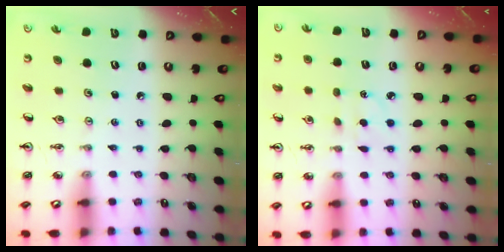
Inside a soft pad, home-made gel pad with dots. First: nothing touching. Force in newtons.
{"total": 2.7, "press": 2.6, "slide": 0.4}